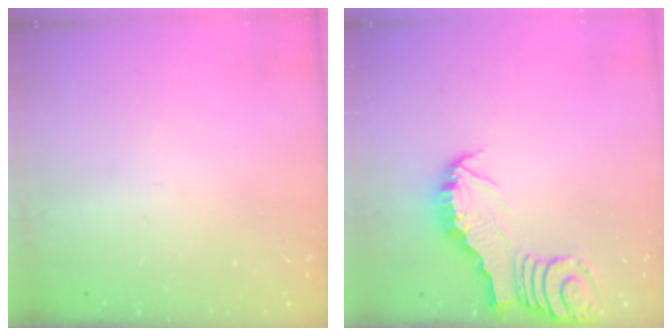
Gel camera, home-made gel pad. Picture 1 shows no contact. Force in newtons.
{"total": 2.8, "press": 2.8, "slide": 0.1}